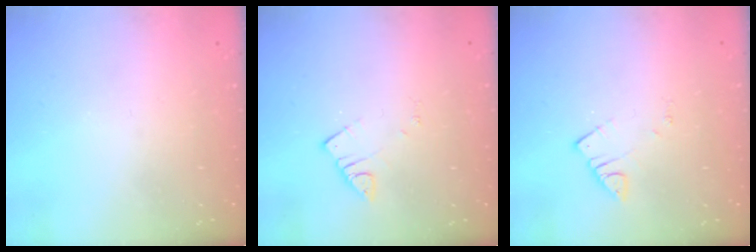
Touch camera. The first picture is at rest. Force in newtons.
{"total": 2.6, "press": 2.6, "slide": 0.1}
{"total": 2.8, "press": 2.7, "slide": 0.3}